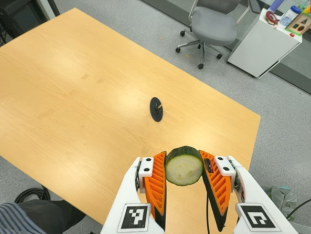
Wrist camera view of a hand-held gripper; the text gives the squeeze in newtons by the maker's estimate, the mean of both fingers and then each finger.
{"total": 10.9, "left": 10.5, "right": 11.2}